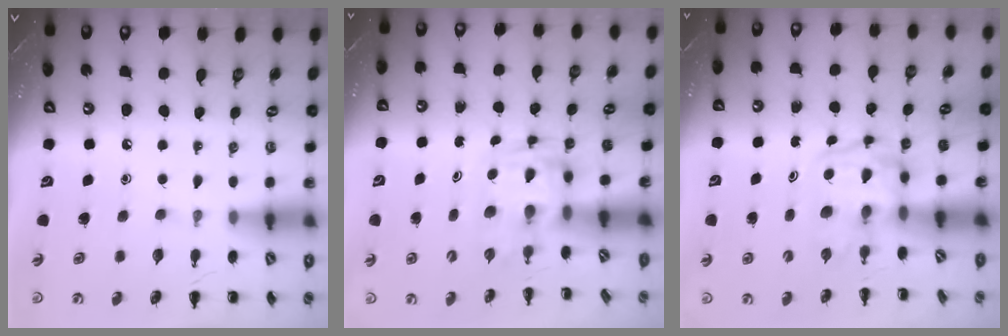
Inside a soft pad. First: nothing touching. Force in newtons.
{"total": 3.6, "press": 3.5, "slide": 0.6}
{"total": 3.9, "press": 3.8, "slide": 0.6}